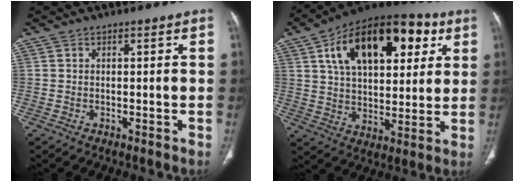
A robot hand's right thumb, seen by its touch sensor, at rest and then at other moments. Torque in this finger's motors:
{"motor_torque": [-0.49, 3.58, 0.32, 0.26, 0.31]}